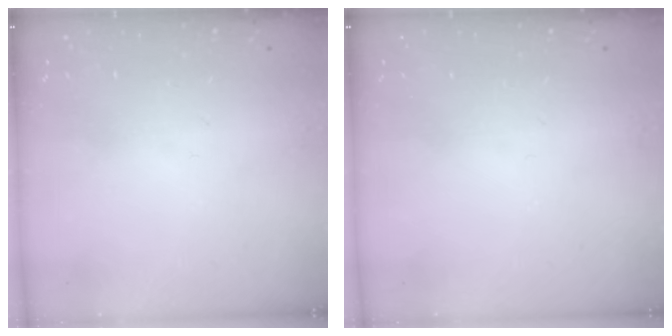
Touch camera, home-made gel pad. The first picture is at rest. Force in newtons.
{"total": 0.0}